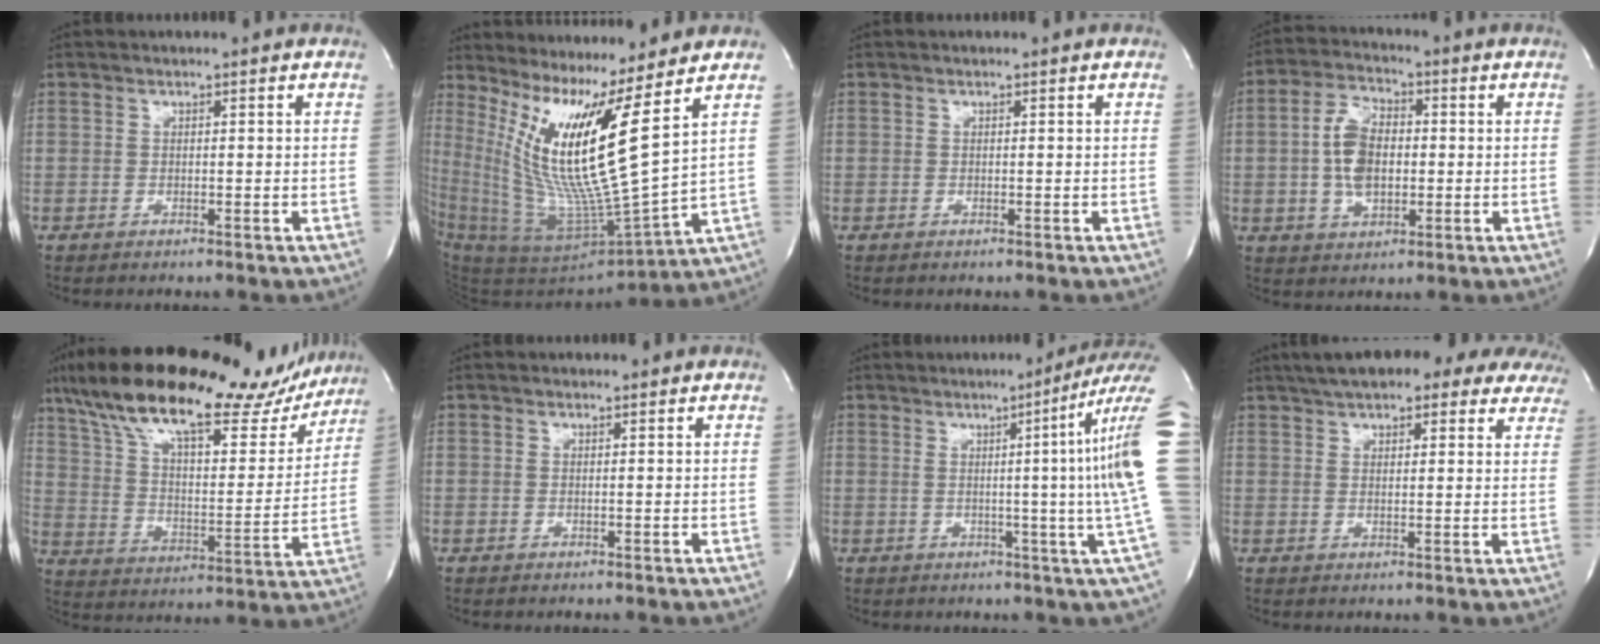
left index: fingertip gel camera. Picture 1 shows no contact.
{"total": 16.3, "force": [7.7, -1.9, 14.2], "torque": [-0.281, -0.039, 0.144]}
{"total": 0.0}
{"total": 8.5, "force": [-0.2, 4.8, 7.0], "torque": [-0.147, 0.011, -0.003]}
{"total": 28.2, "force": [22.2, 8.3, 15.3], "torque": [-0.258, 0.029, 0.326]}
{"total": 0.0}
{"total": 15.4, "force": [1.7, -3.4, 14.9], "torque": [-0.146, -0.001, 0.005]}
{"total": 21.7, "force": [18.1, 6.0, 10.3], "torque": [-0.152, 0.033, 0.214]}